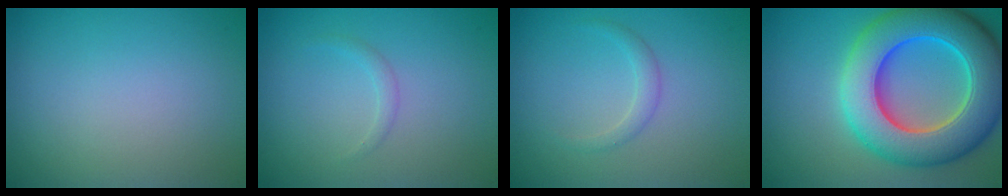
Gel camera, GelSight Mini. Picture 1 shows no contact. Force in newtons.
{"total": 0.8, "press": 0.8, "slide": 0.1}
{"total": 1.2, "press": 1.2, "slide": 0.0}
{"total": 12.0, "press": 12.0, "slide": 0.4}